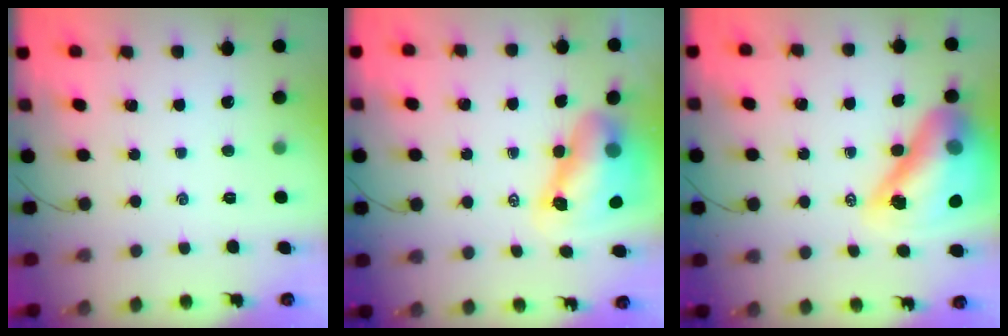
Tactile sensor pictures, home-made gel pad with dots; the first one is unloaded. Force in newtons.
{"total": 10.6, "press": 10.2, "slide": 3.0}
{"total": 21.8, "press": 20.9, "slide": 6.1}